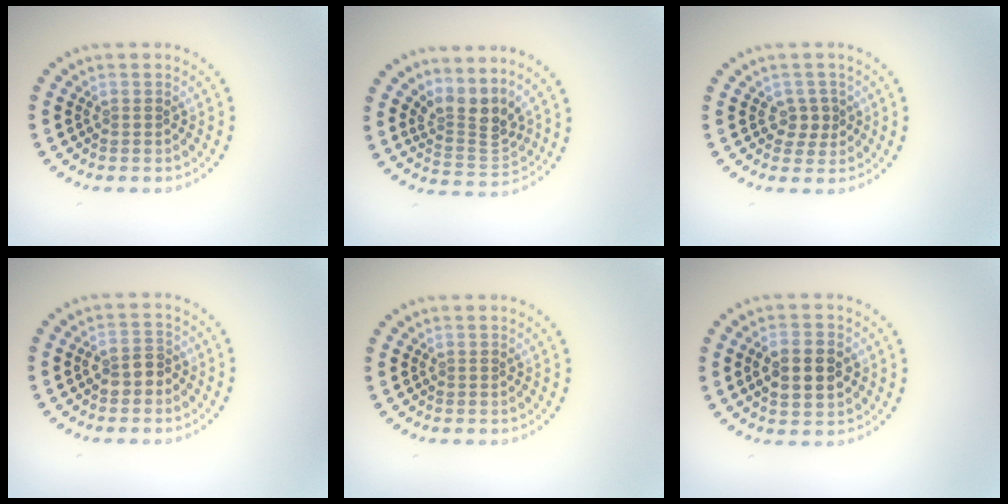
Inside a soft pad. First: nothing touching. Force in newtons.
{"total": 3.2, "press": 2.3, "slide": 2.2}
{"total": 1.8, "press": 1.6, "slide": 0.8}
{"total": 2.1, "press": 2.0, "slide": 0.6}
{"total": 0.0}
{"total": 4.1, "press": 4.1, "slide": 0.3}